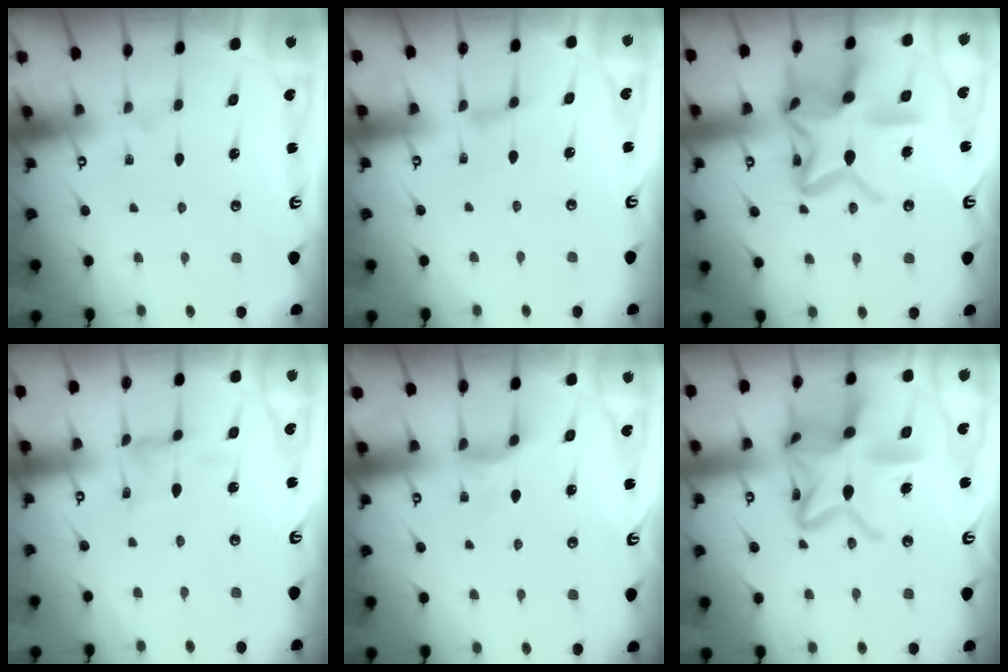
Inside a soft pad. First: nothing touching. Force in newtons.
{"total": 1.8, "press": 1.7, "slide": 0.4}
{"total": 20.0, "press": 20.0, "slide": 1.6}
{"total": 1.9, "press": 1.9, "slide": 0.1}
{"total": 2.5, "press": 2.5, "slide": 0.4}
{"total": 20.8, "press": 20.8, "slide": 1.7}